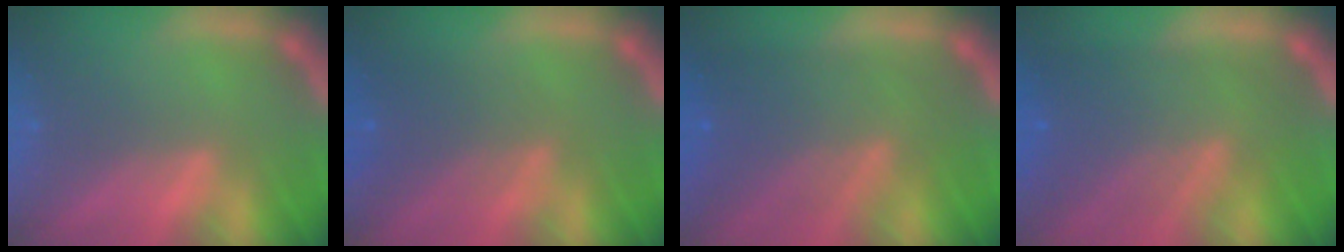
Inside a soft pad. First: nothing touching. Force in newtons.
{"total": 4.1}
{"total": 8.0}
{"total": 8.5}